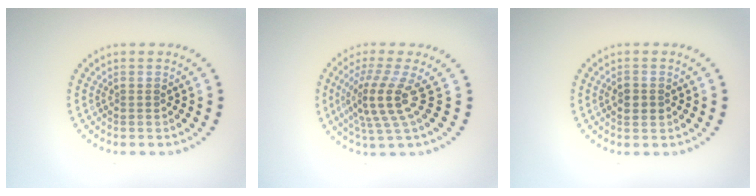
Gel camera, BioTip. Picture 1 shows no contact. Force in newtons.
{"total": 3.9, "press": 2.7, "slide": 2.8}
{"total": 1.9, "press": 1.9, "slide": 0.1}